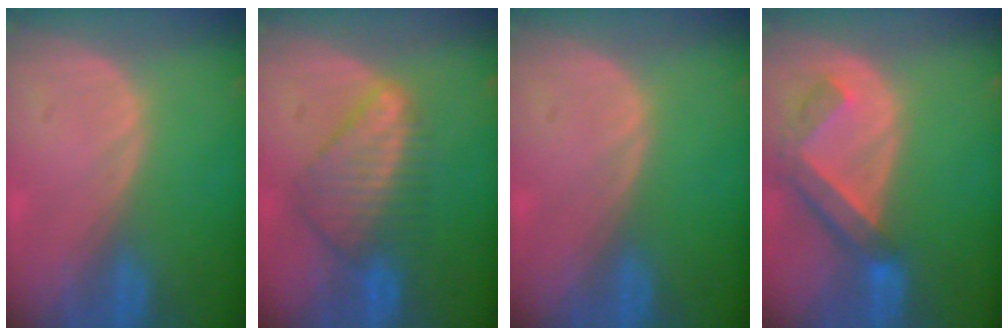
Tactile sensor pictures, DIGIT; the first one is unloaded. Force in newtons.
{"total": 7.7, "press": 7.0, "slide": 3.2}
{"total": 0.0}
{"total": 6.5, "press": 5.8, "slide": 3.0}